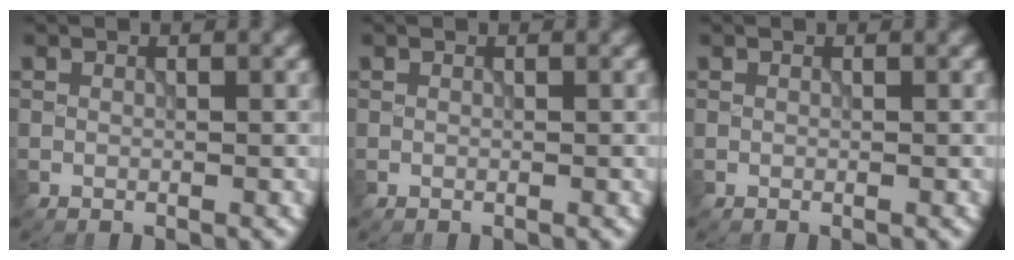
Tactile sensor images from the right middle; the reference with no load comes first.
{"total": 0.0}
{"total": 0.0}